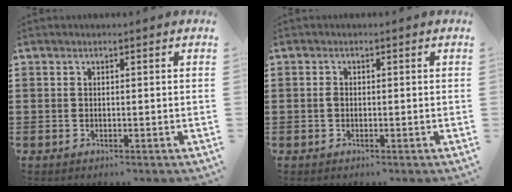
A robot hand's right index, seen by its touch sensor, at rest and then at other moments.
{"total": 1.0, "force": [-0.2, 0.6, 0.7], "torque": [-0.018, 0.001, -0.004]}